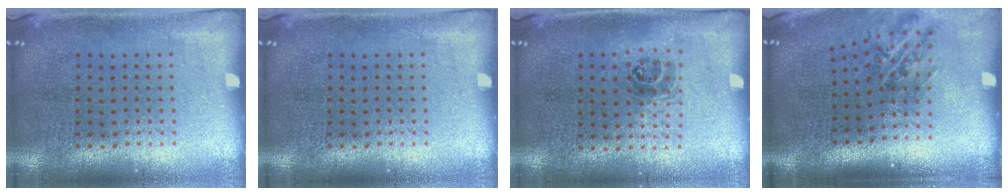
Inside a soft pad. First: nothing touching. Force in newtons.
{"total": 0.0}
{"total": 1.0, "press": 0.9, "slide": 0.5}
{"total": 1.3, "press": 1.1, "slide": 0.7}